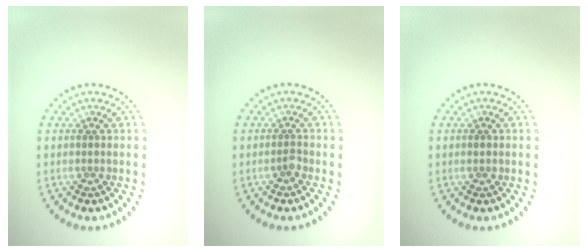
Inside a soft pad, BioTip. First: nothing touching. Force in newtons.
{"total": 0.9, "press": 0.6, "slide": 0.6}
{"total": 0.8, "press": 0.8, "slide": 0.2}